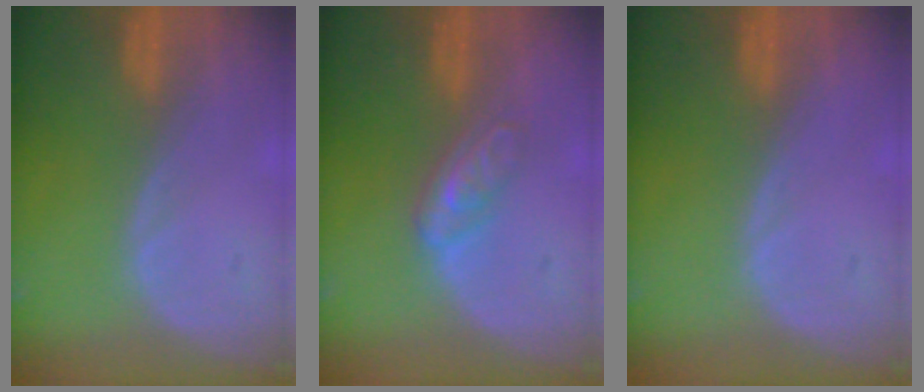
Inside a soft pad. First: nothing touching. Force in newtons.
{"total": 4.5, "press": 3.9, "slide": 2.2}
{"total": 0.0}